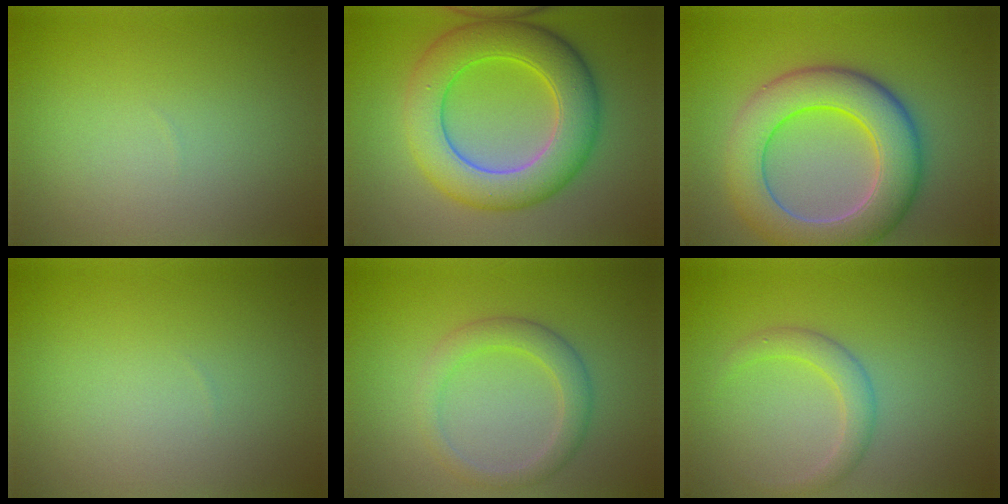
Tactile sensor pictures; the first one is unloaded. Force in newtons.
{"total": 8.6, "press": 8.6, "slide": 0.3}
{"total": 9.0, "press": 9.0, "slide": 0.6}
{"total": 0.0}
{"total": 2.9, "press": 2.9, "slide": 0.1}
{"total": 2.3, "press": 2.3, "slide": 0.0}